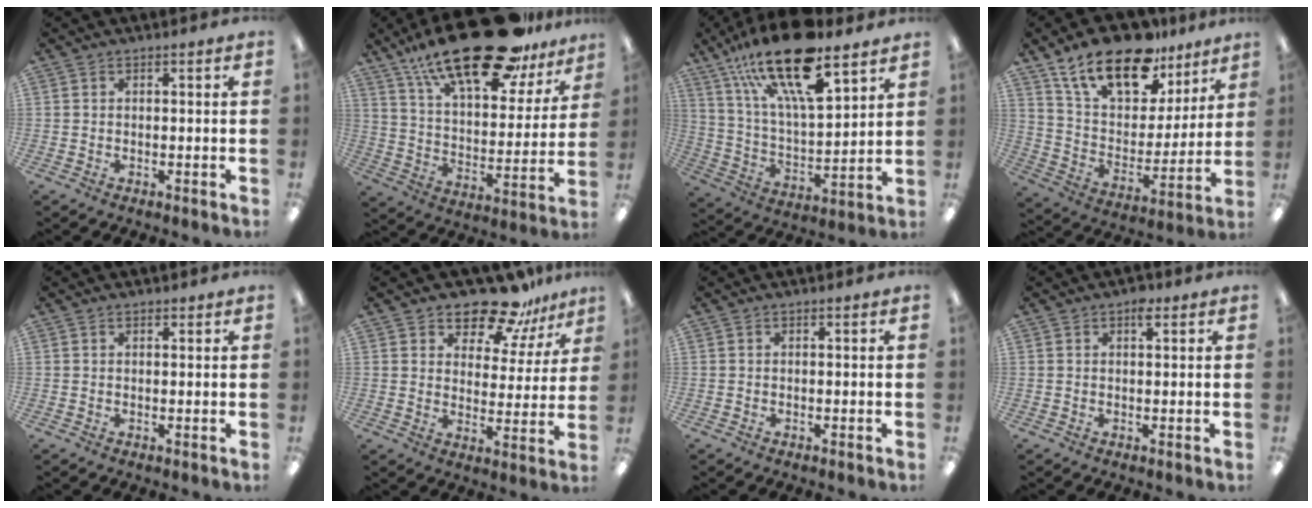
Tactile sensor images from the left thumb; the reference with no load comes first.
{"total": 25.4, "force": [18.3, 8.7, 15.4], "torque": [-0.253, -0.112, 0.309]}
{"total": 23.1, "force": [15.7, 7.2, 15.3], "torque": [-0.277, -0.092, 0.267]}
{"total": 20.6, "force": [14.4, 9.6, 11.1], "torque": [-0.201, -0.083, 0.257]}
{"total": 1.2, "force": [0.7, 0.6, 0.7], "torque": [-0.014, 0.001, 0.014]}
{"total": 14.4, "force": [11.1, 6.1, 7.0], "torque": [-0.104, -0.065, 0.194]}
{"total": 0.0}
{"total": 2.5, "force": [1.4, 1.0, 1.8], "torque": [-0.015, -0.007, 0.018]}